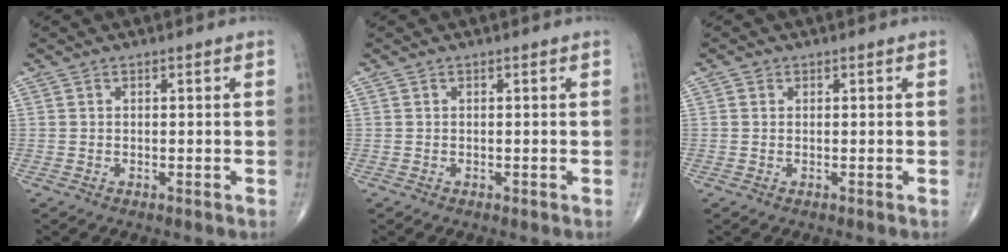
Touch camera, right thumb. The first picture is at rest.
{"total": 0.0}
{"total": 0.7, "force": [0.2, 0.6, 0.1], "torque": [0.002, 0.001, 0.002]}